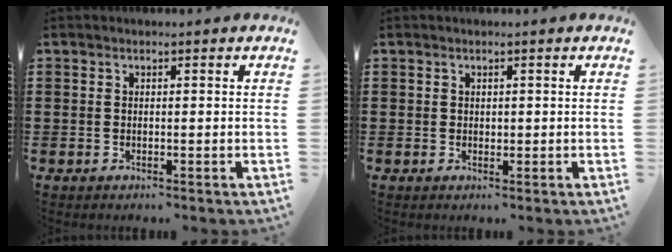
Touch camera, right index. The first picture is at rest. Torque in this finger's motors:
{"motor_torque": [-0.58, 0.57, 0.00, 0.00]}